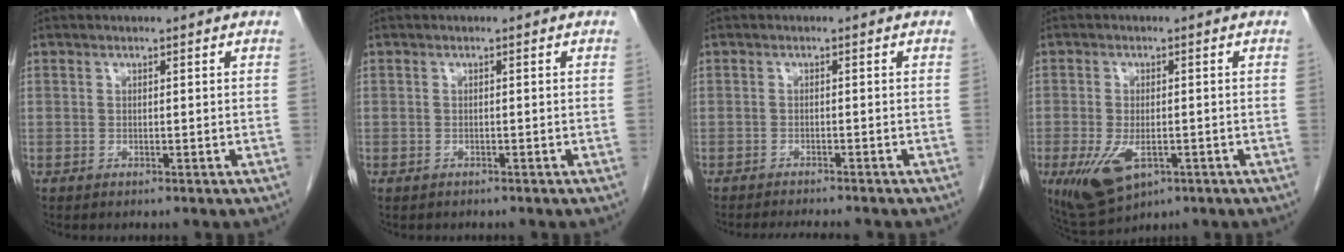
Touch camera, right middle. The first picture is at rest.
{"total": 0.6, "force": [-0.4, 0.4, 0.1], "torque": [-0.010, 0.001, -0.008]}
{"total": 5.4, "force": [-5.0, 0.4, 2.0], "torque": [-0.025, -0.012, -0.071]}
{"total": 7.5, "force": [-3.1, 3.7, 5.8], "torque": [-0.110, -0.013, -0.039]}